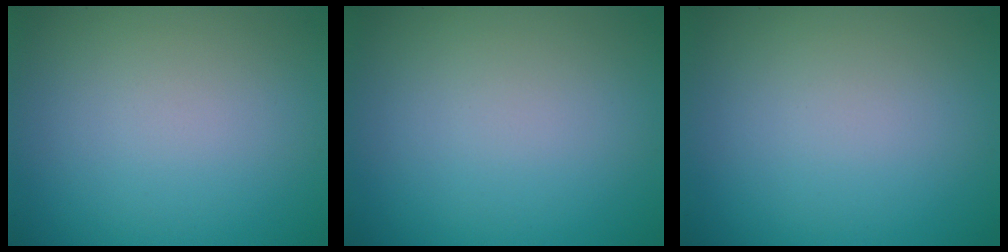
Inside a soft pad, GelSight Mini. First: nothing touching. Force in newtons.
{"total": 0.0}
{"total": 0.0}